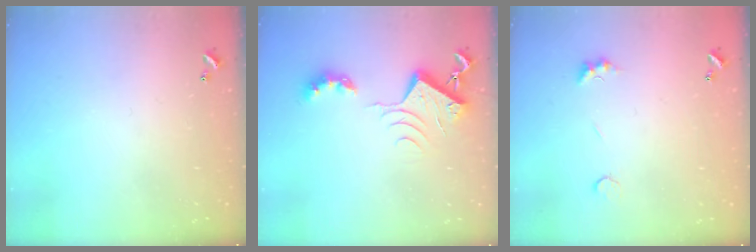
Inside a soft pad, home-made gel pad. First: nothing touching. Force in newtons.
{"total": 8.0, "press": 8.0, "slide": 0.8}
{"total": 2.2, "press": 2.1, "slide": 0.6}